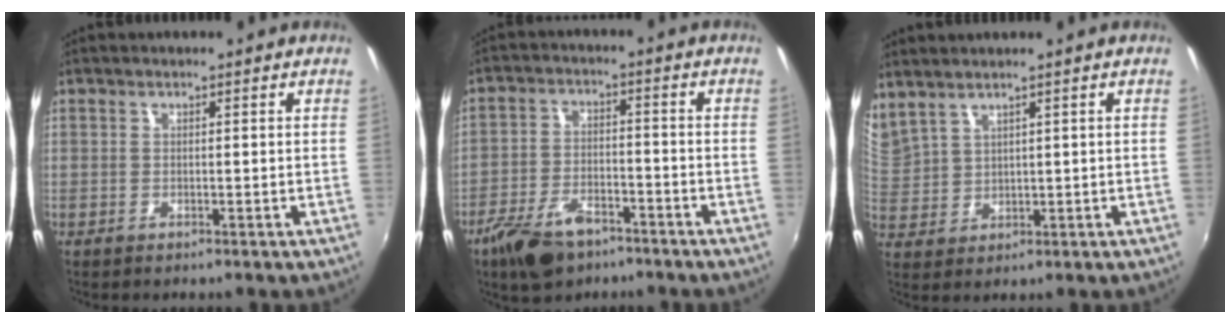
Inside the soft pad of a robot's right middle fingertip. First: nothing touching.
{"total": 10.1, "force": [-6.9, 4.8, 5.7], "torque": [-0.132, -0.008, -0.125]}
{"total": 7.7, "force": [6.1, 3.6, 2.9], "torque": [-0.068, 0.005, 0.138]}